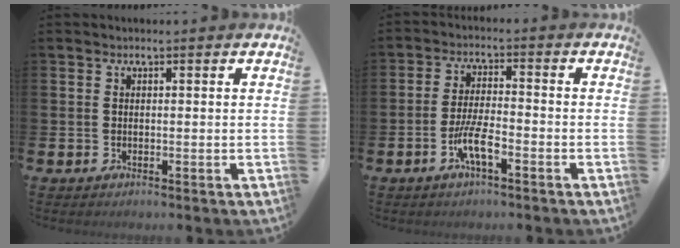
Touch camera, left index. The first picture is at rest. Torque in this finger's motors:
{"motor_torque": [0.42, 0.12, 0.17, 0.21]}